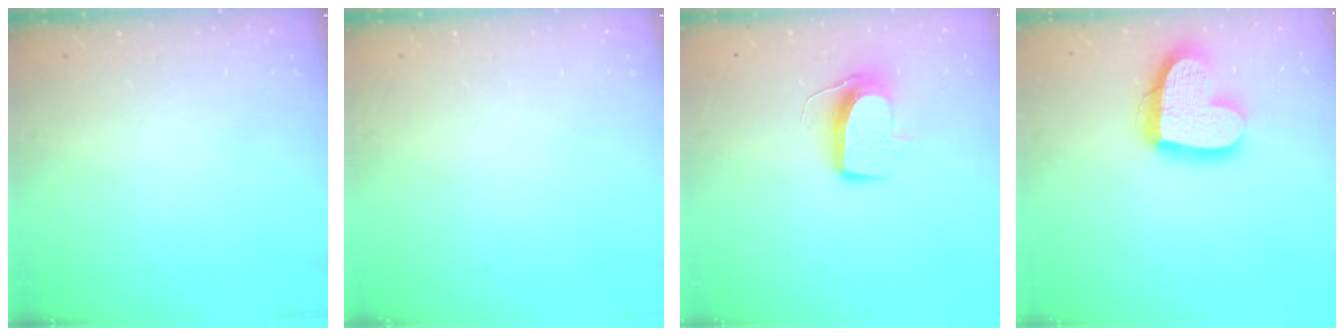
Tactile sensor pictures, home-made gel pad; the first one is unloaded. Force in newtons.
{"total": 0.0}
{"total": 11.0, "press": 11.0, "slide": 0.9}
{"total": 18.0, "press": 17.9, "slide": 1.5}